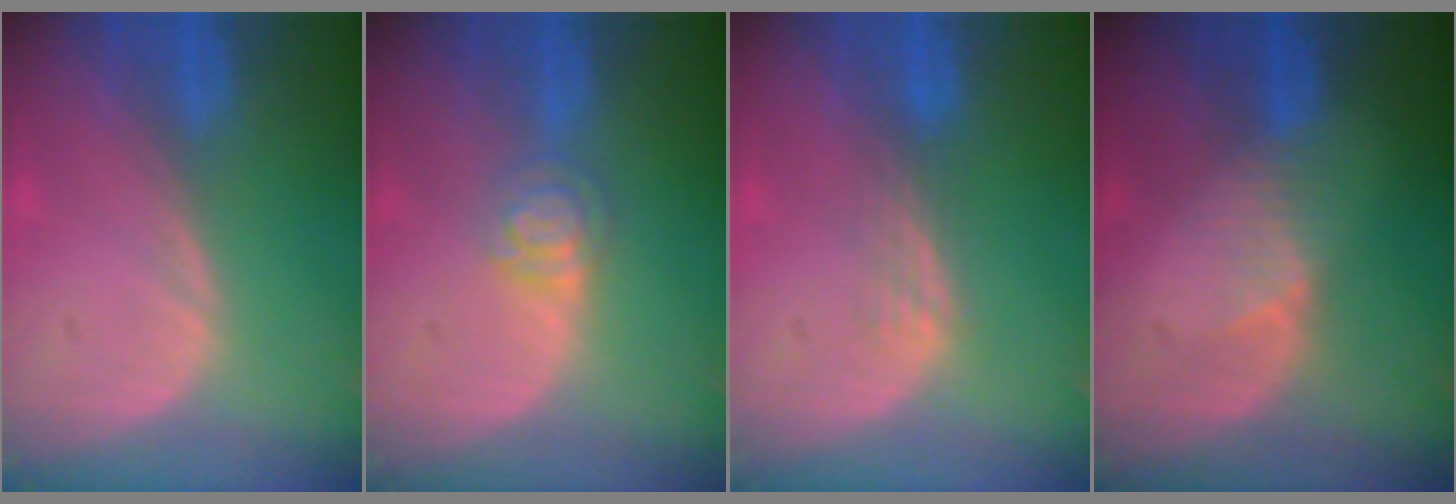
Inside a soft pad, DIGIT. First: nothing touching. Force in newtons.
{"total": 4.0, "press": 3.6, "slide": 1.8}
{"total": 2.2, "press": 2.2, "slide": 0.2}
{"total": 2.7, "press": 2.7, "slide": 0.3}